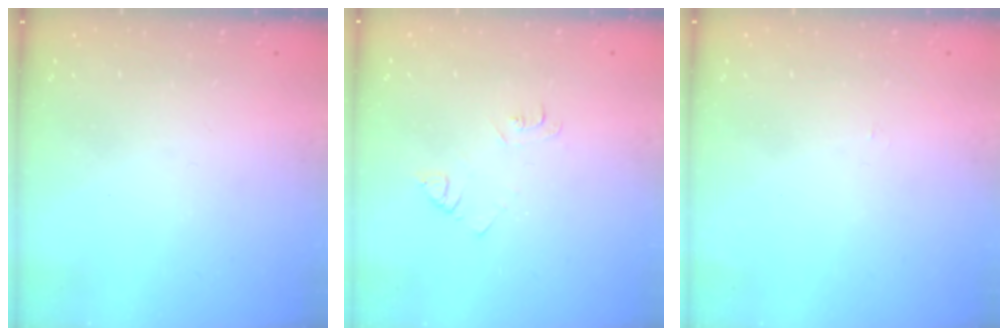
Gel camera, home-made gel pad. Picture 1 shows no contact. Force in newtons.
{"total": 4.2, "press": 4.1, "slide": 0.6}
{"total": 2.2, "press": 2.2, "slide": 0.3}